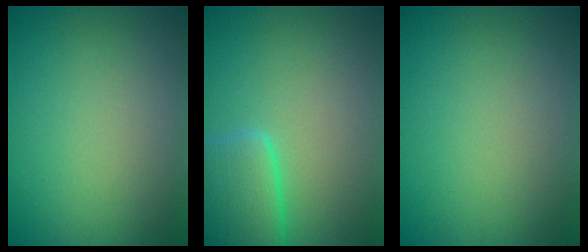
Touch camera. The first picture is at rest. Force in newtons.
{"total": 5.6, "press": 5.6, "slide": 0.4}
{"total": 0.0}